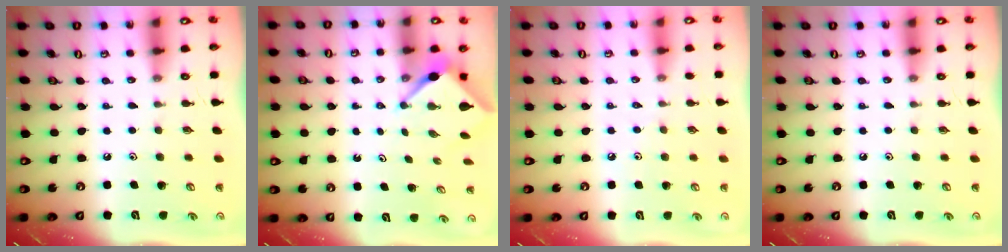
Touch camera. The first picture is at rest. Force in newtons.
{"total": 3.0, "press": 3.0, "slide": 0.2}
{"total": 4.1, "press": 4.0, "slide": 0.7}
{"total": 0.0}